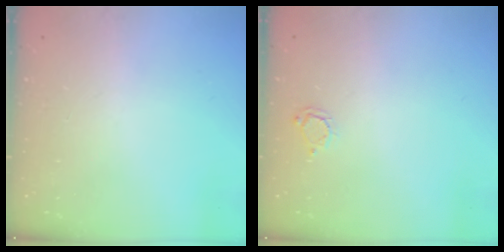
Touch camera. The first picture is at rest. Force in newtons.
{"total": 3.7, "press": 3.7, "slide": 0.3}